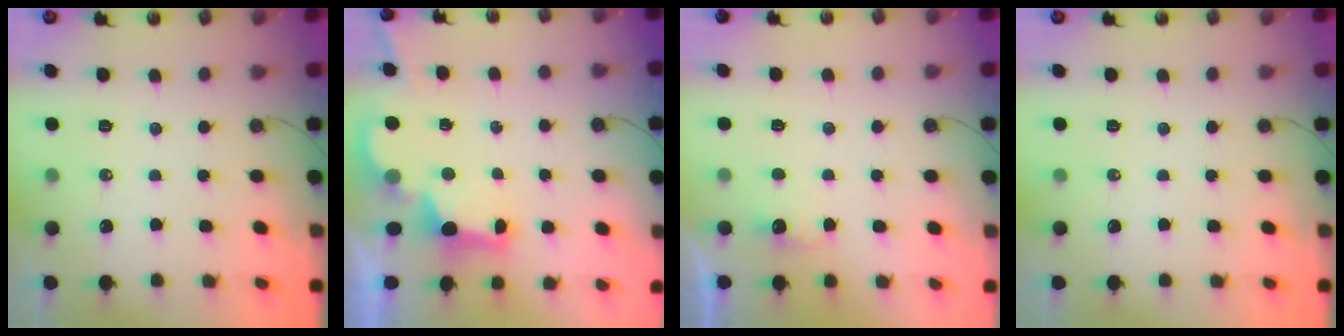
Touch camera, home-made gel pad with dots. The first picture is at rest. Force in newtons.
{"total": 2.9, "press": 2.8, "slide": 0.9}
{"total": 2.6, "press": 2.4, "slide": 0.8}
{"total": 0.0}